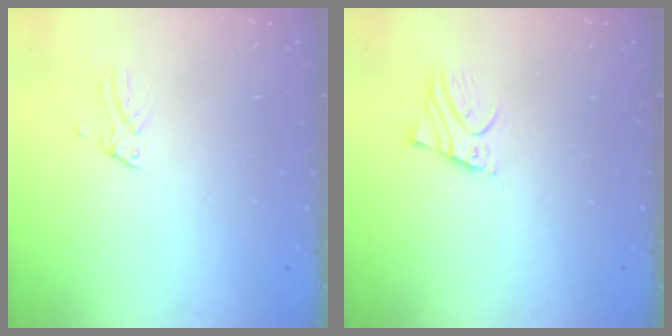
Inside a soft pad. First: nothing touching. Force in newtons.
{"total": 2.0, "press": 2.0, "slide": 0.1}